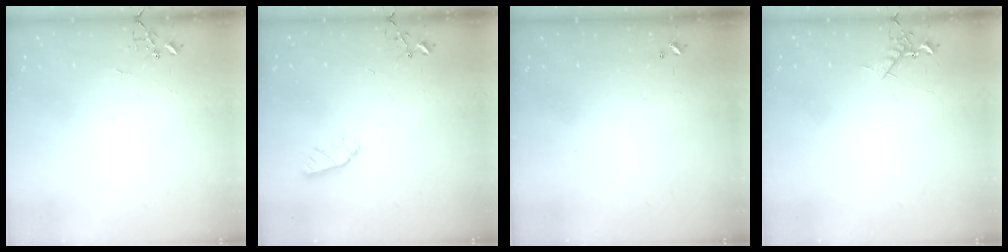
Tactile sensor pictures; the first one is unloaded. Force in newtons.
{"total": 5.0, "press": 5.0, "slide": 0.5}
{"total": 0.0}
{"total": 7.8, "press": 7.8, "slide": 0.8}